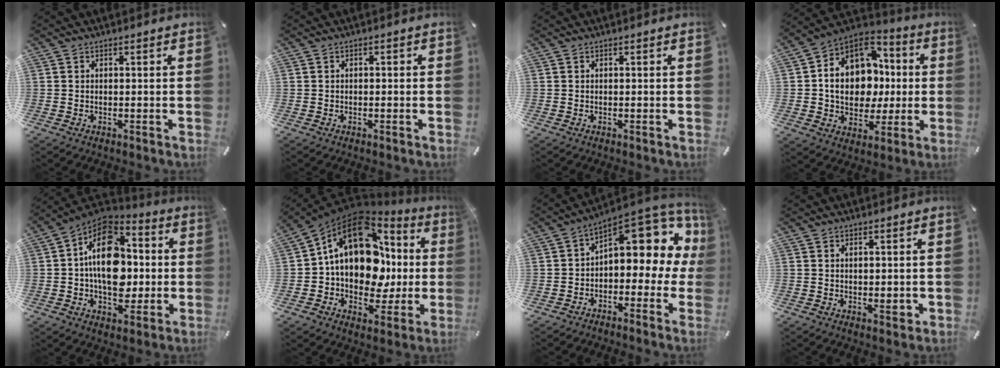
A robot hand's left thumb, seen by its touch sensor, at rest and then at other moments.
{"total": 0.8, "force": [-0.5, 0.5, 0.5], "torque": [-0.010, 0.003, -0.011]}
{"total": 0.0}
{"total": 16.2, "force": [0.7, 13.4, 9.2], "torque": [-0.167, -0.008, 0.019]}
{"total": 19.5, "force": [-0.2, 13.1, 14.5], "torque": [-0.242, 0.003, -0.006]}
{"total": 19.3, "force": [4.0, 13.4, 13.4], "torque": [-0.210, -0.023, 0.066]}
{"total": 13.2, "force": [5.8, 7.0, 9.6], "torque": [-0.120, -0.052, 0.097]}
{"total": 1.9, "force": [0.1, 1.1, 1.6], "torque": [-0.023, -0.002, 0.001]}